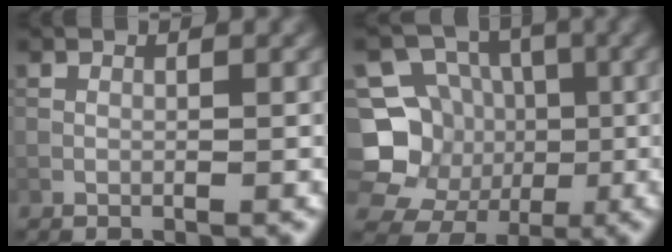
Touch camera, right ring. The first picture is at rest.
{"total": 8.1, "force": [-1.2, 7.7, 2.4], "torque": [-0.048, 0.011, -0.052]}